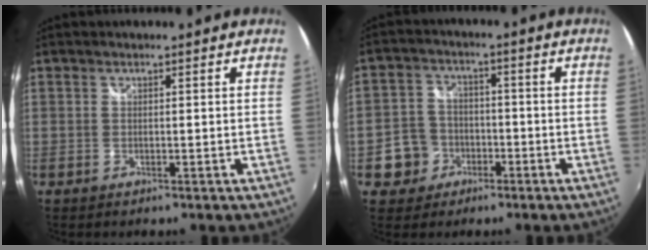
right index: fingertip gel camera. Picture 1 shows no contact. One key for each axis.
{"total": 7.2, "fx": -2.8, "fy": 6.4, "fz": 1.5, "tx": -0.050, "ty": 0.023, "tz": -0.042}